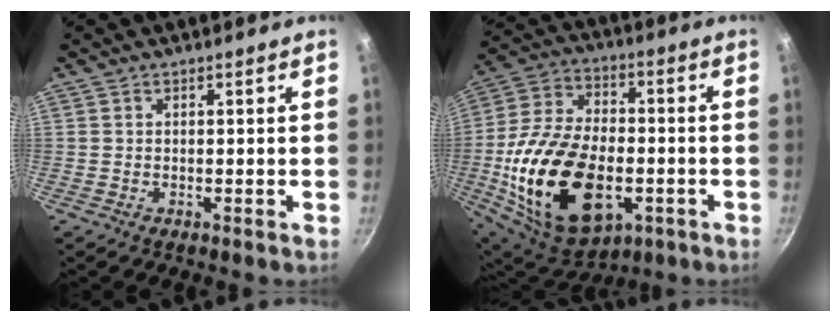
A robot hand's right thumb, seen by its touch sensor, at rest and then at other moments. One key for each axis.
{"total": 26.6, "fx": -6.0, "fy": 15.7, "fz": 20.6, "tx": -0.377, "ty": 0.018, "tz": -0.090}